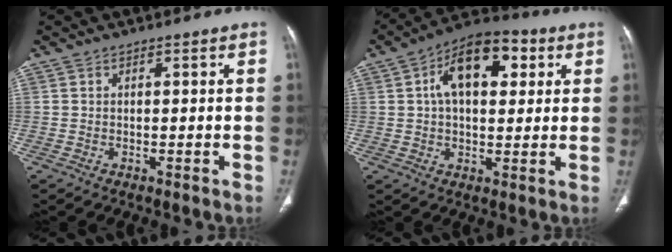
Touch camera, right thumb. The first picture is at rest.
{"total": 14.1, "force": [4.2, 7.9, 10.9], "torque": [-0.146, 0.016, 0.060]}